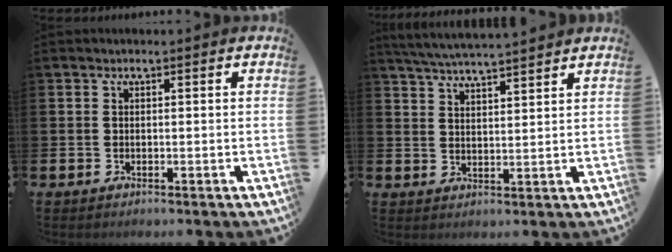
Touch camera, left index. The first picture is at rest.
{"total": 5.1, "force": [5.0, -0.2, 1.0], "torque": [-0.036, -0.025, 0.090]}